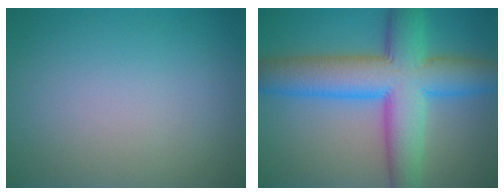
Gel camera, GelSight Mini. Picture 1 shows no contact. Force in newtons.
{"total": 11.0, "press": 11.0, "slide": 0.1}